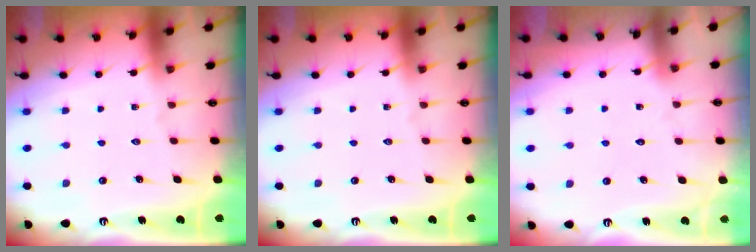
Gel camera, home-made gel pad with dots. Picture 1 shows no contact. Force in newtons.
{"total": 0.0}
{"total": 1.9, "press": 1.9, "slide": 0.1}